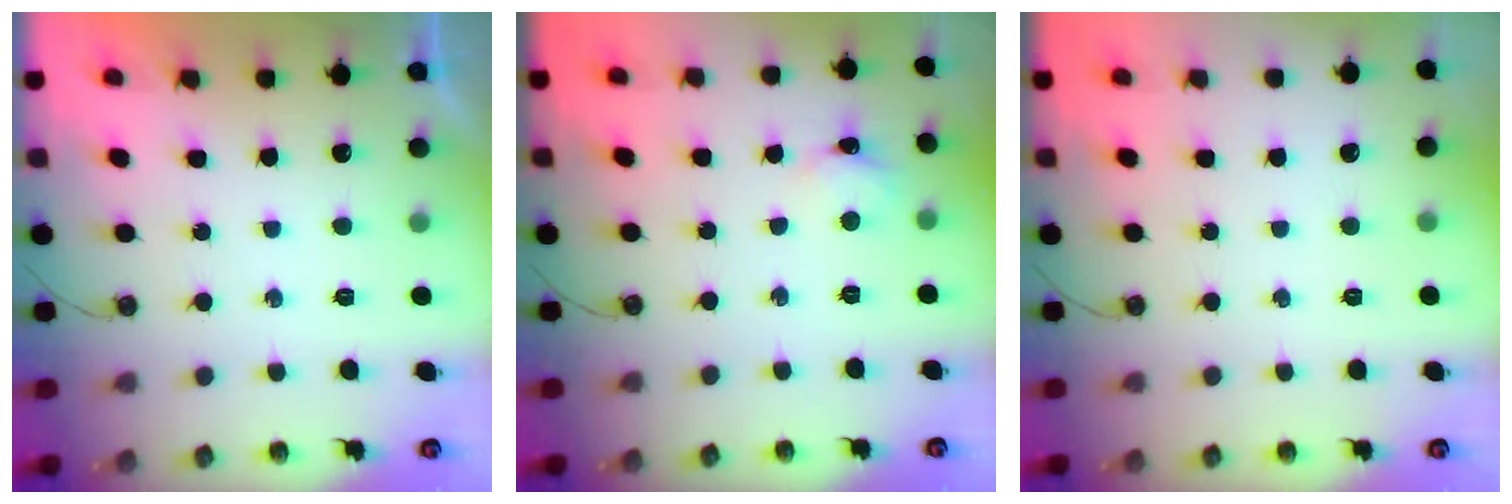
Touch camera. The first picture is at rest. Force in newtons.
{"total": 3.2, "press": 3.2, "slide": 0.5}
{"total": 0.0}